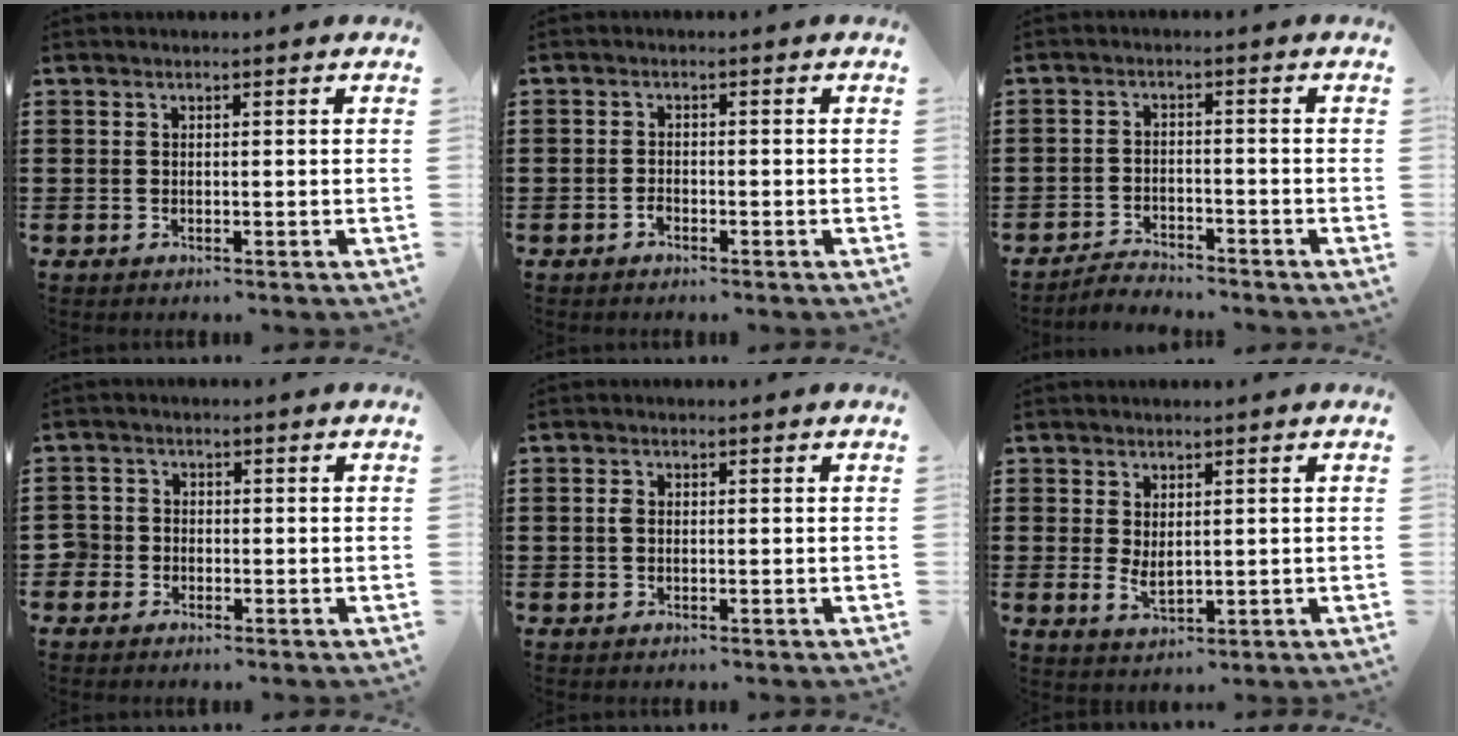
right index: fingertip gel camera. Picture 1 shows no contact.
{"total": 1.1, "force": [-0.9, 0.6, 0.4], "torque": [-0.011, -0.002, -0.018]}
{"total": 2.8, "force": [-2.8, 0.2, -0.1], "torque": [-0.008, 0.002, -0.061]}
{"total": 2.0, "force": [-1.1, 1.7, 0.1], "torque": [-0.010, 0.003, -0.027]}
{"total": 1.1, "force": [0.0, 0.7, 0.9], "torque": [-0.020, 0.004, 0.000]}
{"total": 2.7, "force": [0.6, 1.4, 2.2], "torque": [-0.044, 0.001, 0.012]}